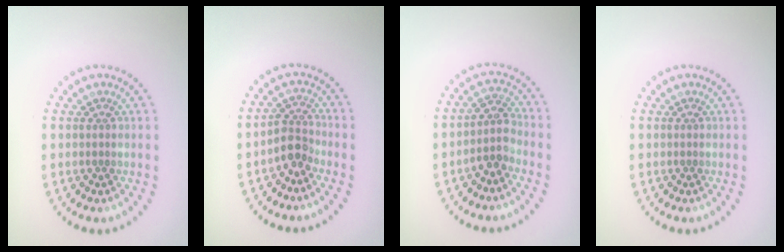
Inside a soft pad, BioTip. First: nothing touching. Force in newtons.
{"total": 2.4, "press": 1.9, "slide": 1.5}
{"total": 2.4, "press": 2.0, "slide": 1.4}
{"total": 0.0}